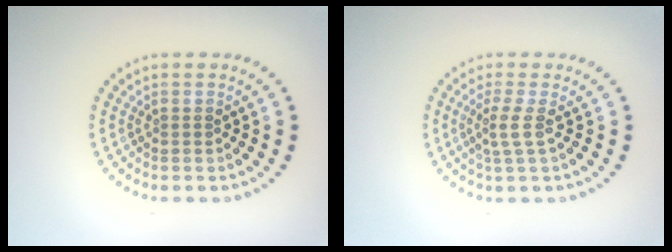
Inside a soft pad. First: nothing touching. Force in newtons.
{"total": 1.8, "press": 1.3, "slide": 1.2}